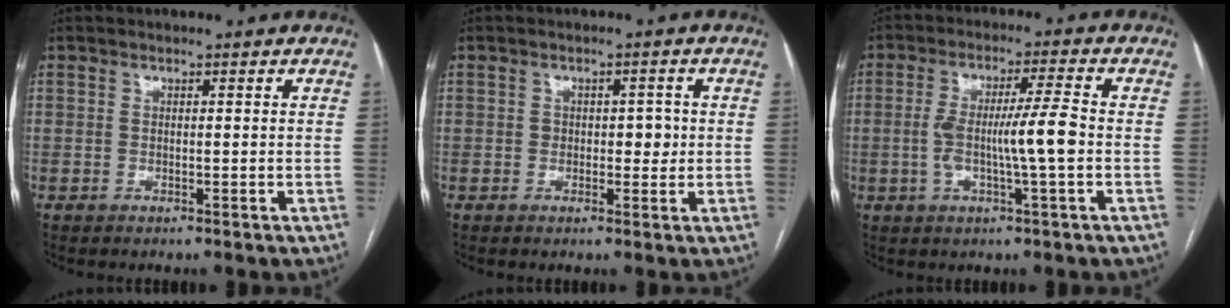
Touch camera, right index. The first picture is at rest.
{"total": 2.9, "force": [0.0, 1.8, 2.2], "torque": [-0.025, 0.008, 0.001]}
{"total": 7.9, "force": [-1.1, -0.1, 7.9], "torque": [-0.147, 0.007, -0.019]}